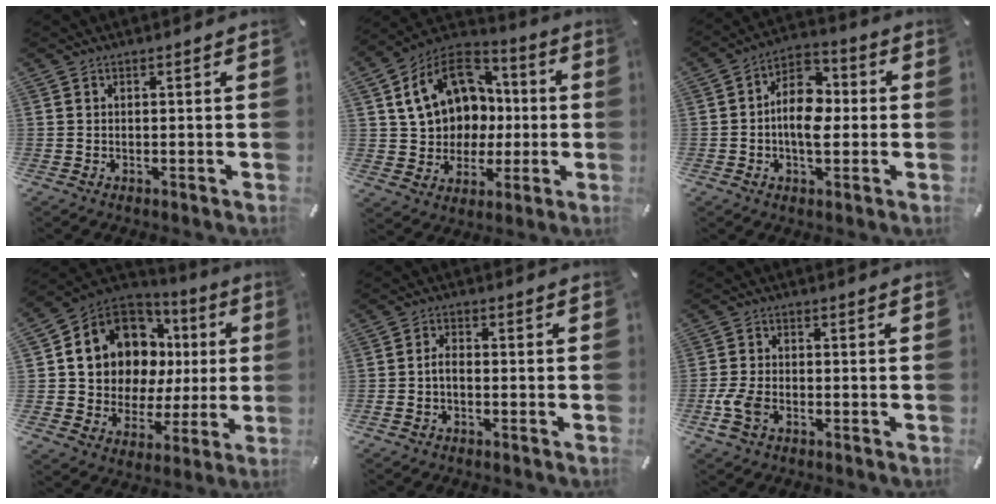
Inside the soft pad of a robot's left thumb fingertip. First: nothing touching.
{"total": 17.8, "force": [3.8, 15.1, 8.6], "torque": [-0.168, -0.009, 0.081]}
{"total": 10.4, "force": [-1.4, 7.1, 7.5], "torque": [-0.138, 0.010, -0.026]}
{"total": 12.3, "force": [4.1, 10.8, 4.5], "torque": [-0.082, -0.051, 0.087]}
{"total": 2.7, "force": [-1.1, 1.5, 2.0], "torque": [-0.038, 0.008, -0.021]}
{"total": 5.8, "force": [-2.3, 3.5, 4.1], "torque": [-0.096, 0.002, -0.045]}